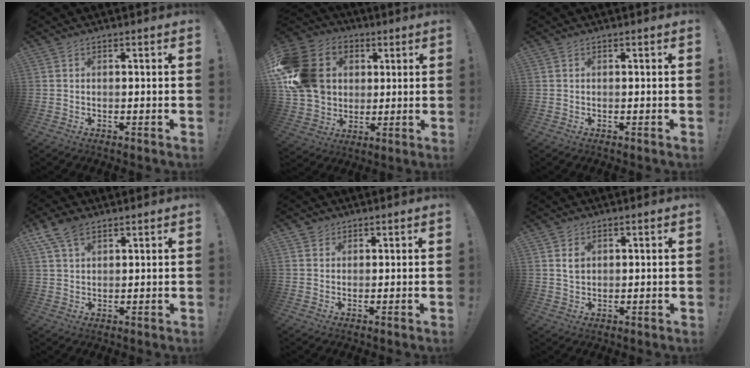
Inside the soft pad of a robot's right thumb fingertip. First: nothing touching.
{"total": 20.6, "force": [3.8, 16.9, 11.1], "torque": [-0.193, 0.003, 0.091]}
{"total": 0.0}
{"total": 7.5, "force": [4.8, 3.9, 4.2], "torque": [-0.078, -0.014, 0.095]}
{"total": 2.2, "force": [1.5, 1.7, 0.0], "torque": [0.003, -0.005, 0.025]}
{"total": 3.6, "force": [1.7, 2.6, 1.6], "torque": [-0.015, -0.003, 0.029]}